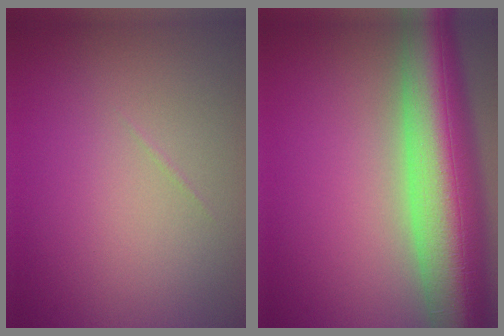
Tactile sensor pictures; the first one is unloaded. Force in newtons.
{"total": 12.6, "press": 12.6, "slide": 0.7}